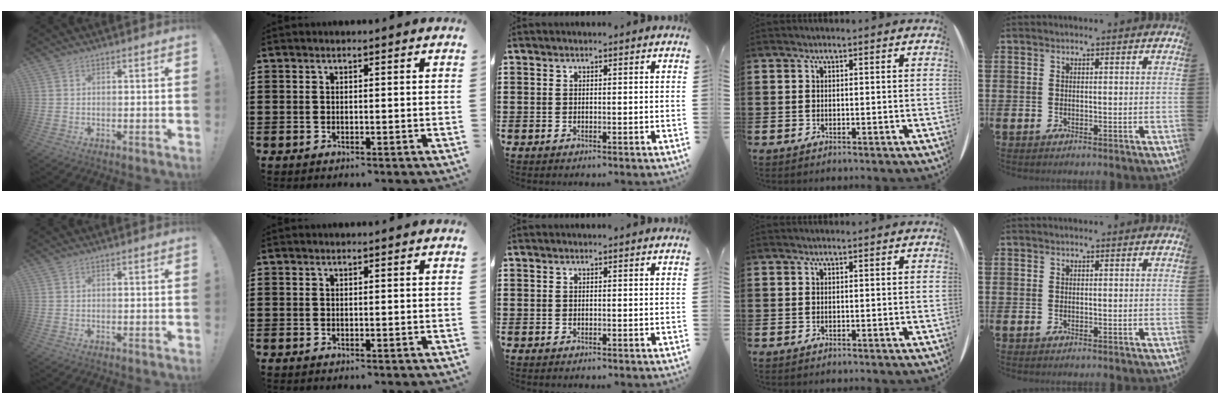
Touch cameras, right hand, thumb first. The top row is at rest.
{}